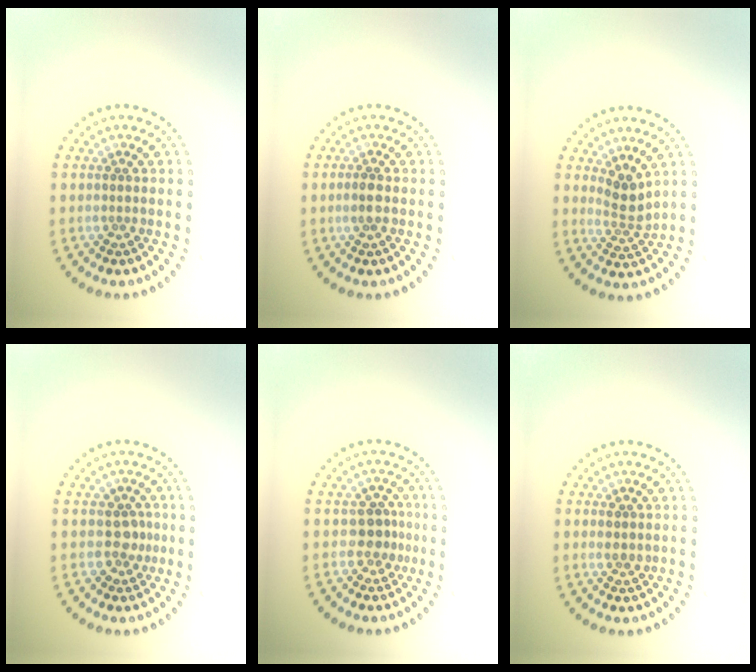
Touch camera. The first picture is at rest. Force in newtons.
{"total": 1.3, "press": 1.3, "slide": 0.5}
{"total": 2.4, "press": 1.7, "slide": 1.6}
{"total": 1.8, "press": 1.4, "slide": 1.2}
{"total": 2.2, "press": 1.6, "slide": 1.5}
{"total": 1.1, "press": 1.1, "slide": 0.2}